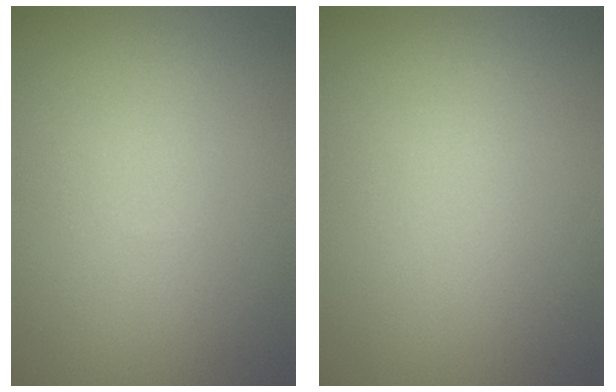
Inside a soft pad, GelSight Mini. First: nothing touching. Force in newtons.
{"total": 0.0}